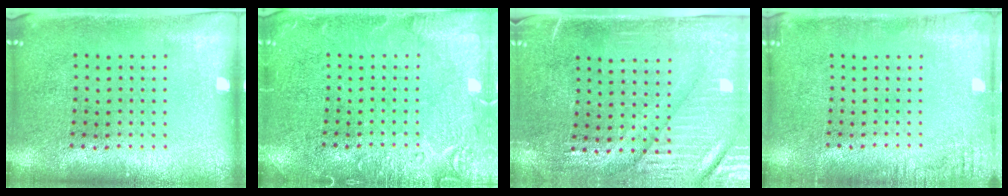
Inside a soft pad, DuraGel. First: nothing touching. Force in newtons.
{"total": 3.8, "press": 3.8, "slide": 0.6}
{"total": 3.5, "press": 3.1, "slide": 1.5}
{"total": 1.7, "press": 1.7, "slide": 0.2}